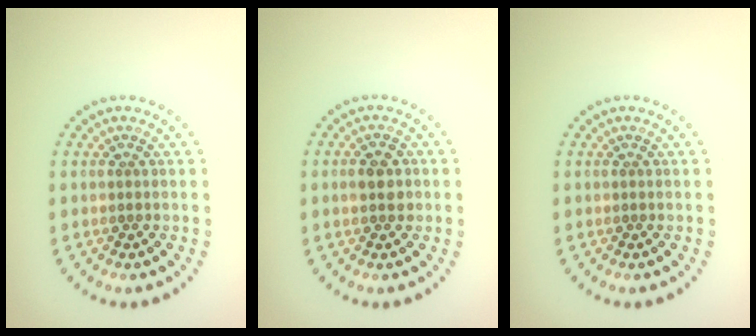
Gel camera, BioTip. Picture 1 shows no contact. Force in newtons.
{"total": 2.1, "press": 2.1, "slide": 0.2}
{"total": 0.0}